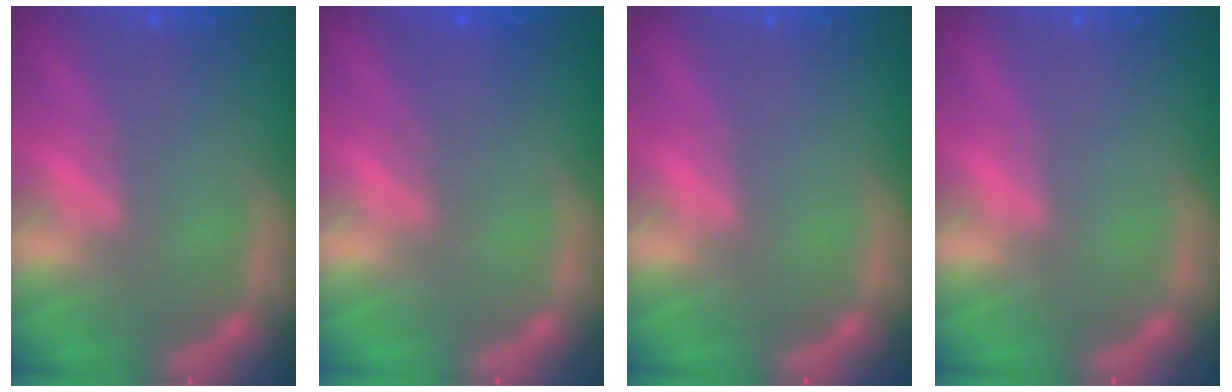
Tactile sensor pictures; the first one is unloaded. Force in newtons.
{"total": 2.5}
{"total": 0.0}
{"total": 0.0}